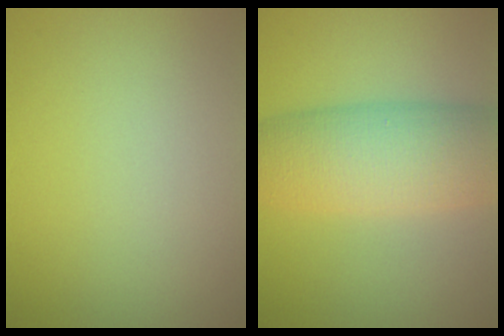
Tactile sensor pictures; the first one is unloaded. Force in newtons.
{"total": 8.5, "press": 8.5, "slide": 0.1}